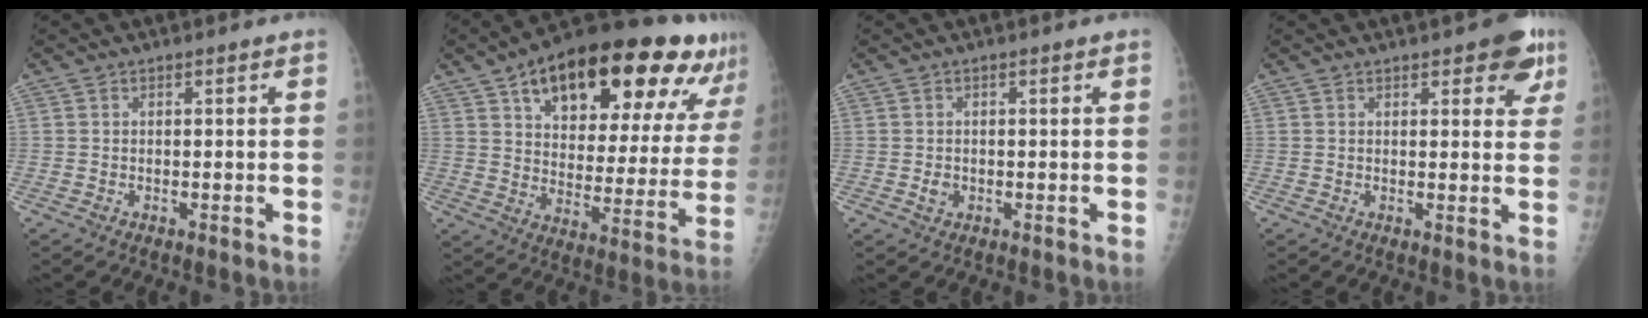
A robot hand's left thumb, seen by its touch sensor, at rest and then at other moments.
{"total": 29.1, "force": [17.3, 12.0, 20.1], "torque": [-0.261, -0.018, 0.257]}
{"total": 1.5, "force": [-0.3, 1.2, 0.8], "torque": [-0.008, 0.001, -0.002]}
{"total": 6.7, "force": [3.8, 2.9, 4.7], "torque": [-0.024, -0.012, 0.040]}